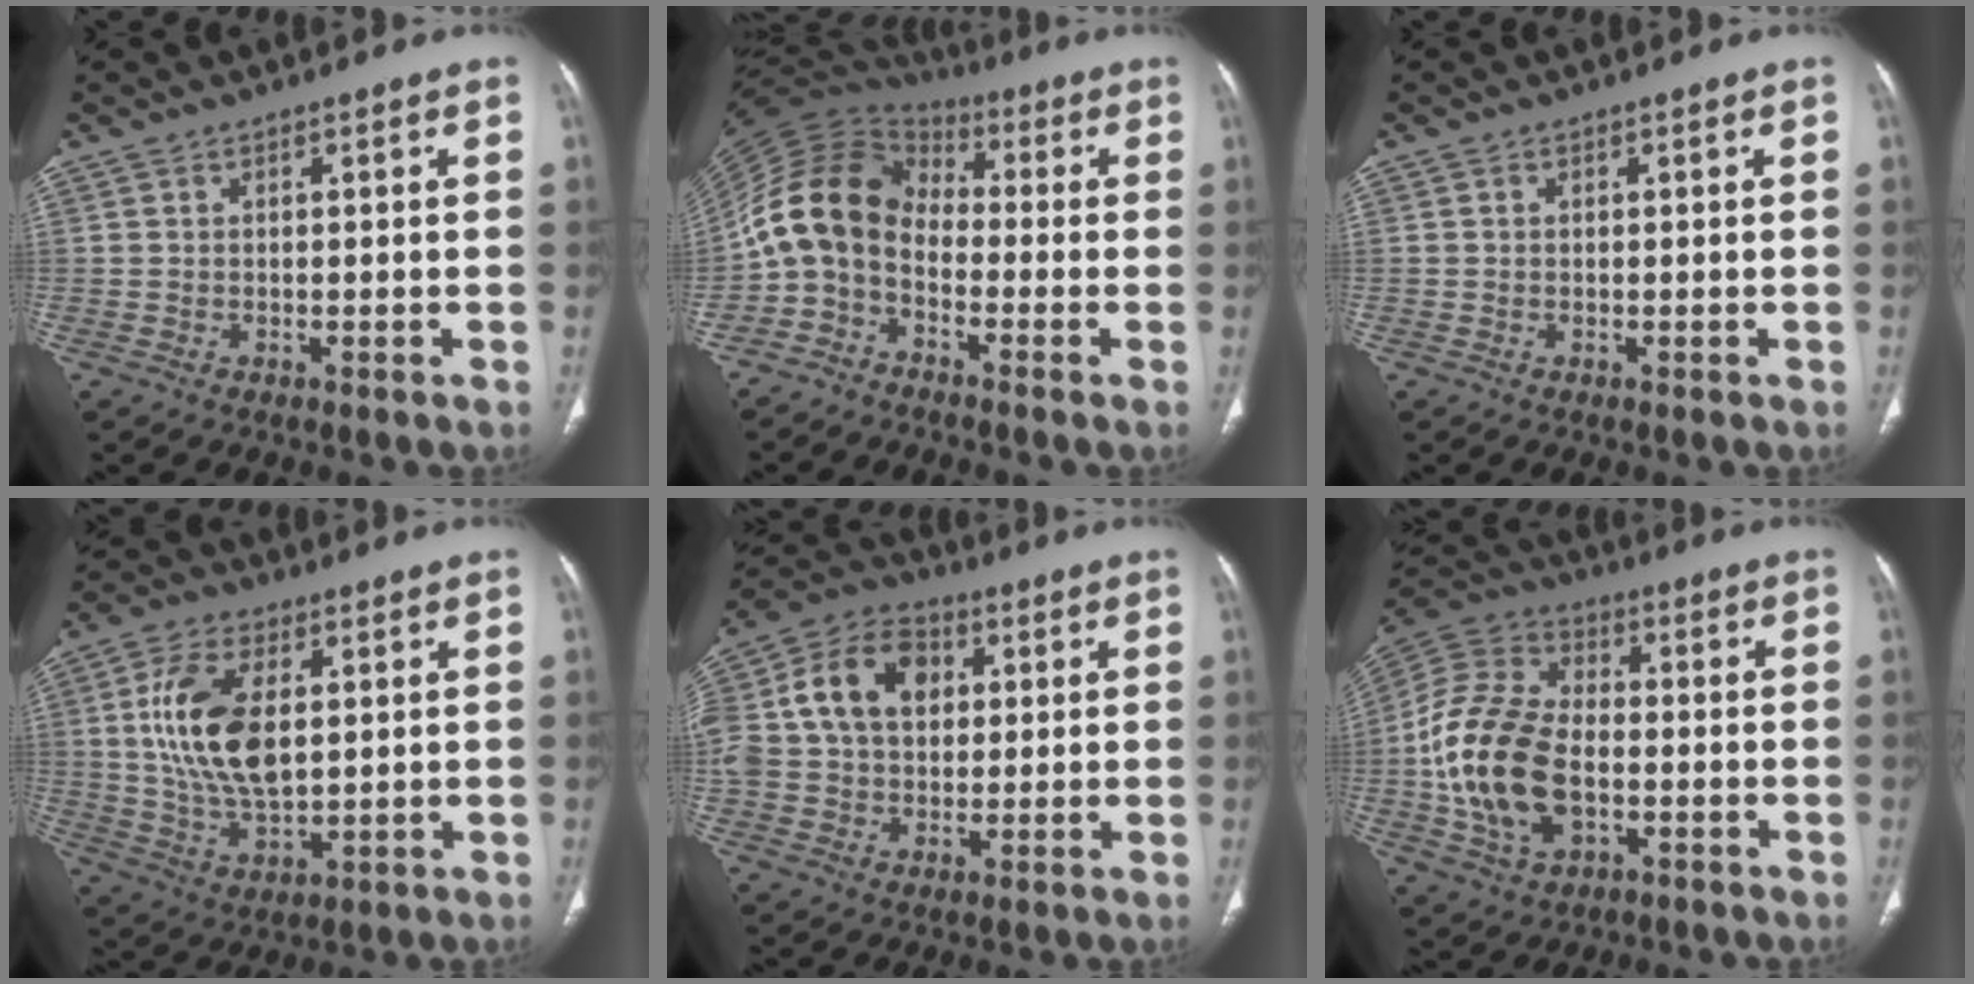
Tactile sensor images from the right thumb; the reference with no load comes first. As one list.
[{"total": 11.6, "force": [-3.3, 8.1, 7.6], "torque": [-0.141, 0.068, -0.083]}, {"total": 0.0}, {"total": 14.8, "force": [2.5, 7.9, 12.2], "torque": [-0.227, -0.010, 0.052]}, {"total": 17.5, "force": [3.2, 12.9, 11.4], "torque": [-0.214, 0.025, 0.052]}, {"total": 18.8, "force": [-3.0, 11.7, 14.3], "torque": [-0.284, 0.021, -0.055]}]